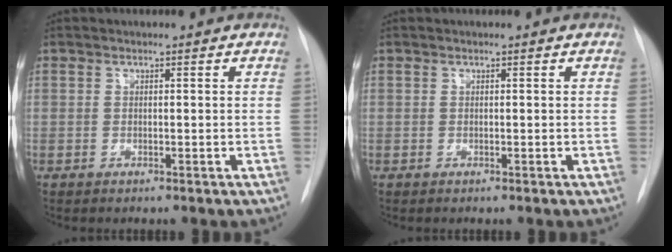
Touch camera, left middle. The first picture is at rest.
{"total": 0.0}